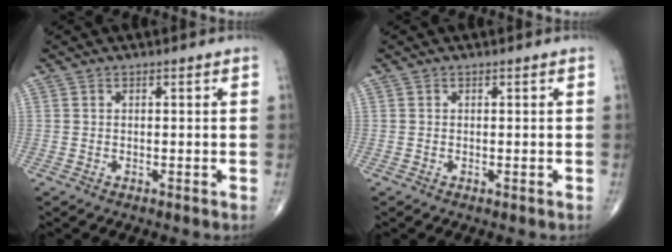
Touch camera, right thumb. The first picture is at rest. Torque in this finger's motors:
{"motor_torque": [0.19, 0.25, -0.03, -0.09, -0.02]}